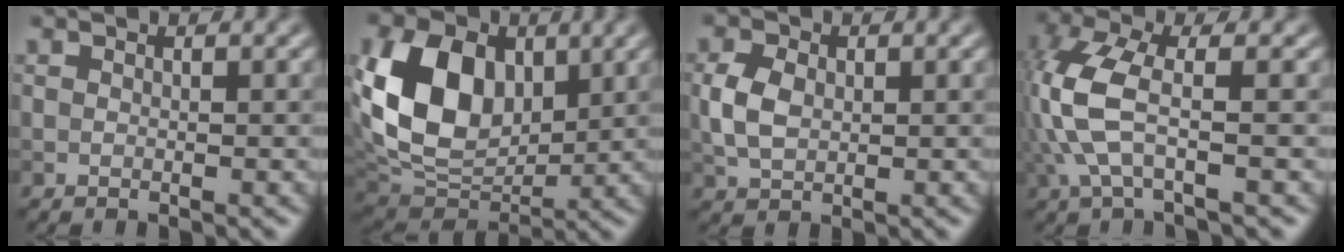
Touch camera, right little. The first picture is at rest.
{"total": 10.5, "force": [2.0, 7.4, 7.1], "torque": [-0.154, -0.004, 0.037]}
{"total": 3.3, "force": [0.2, 2.4, 2.3], "torque": [-0.055, 0.003, 0.002]}
{"total": 5.6, "force": [-0.6, 2.1, 5.2], "torque": [-0.138, 0.008, -0.013]}